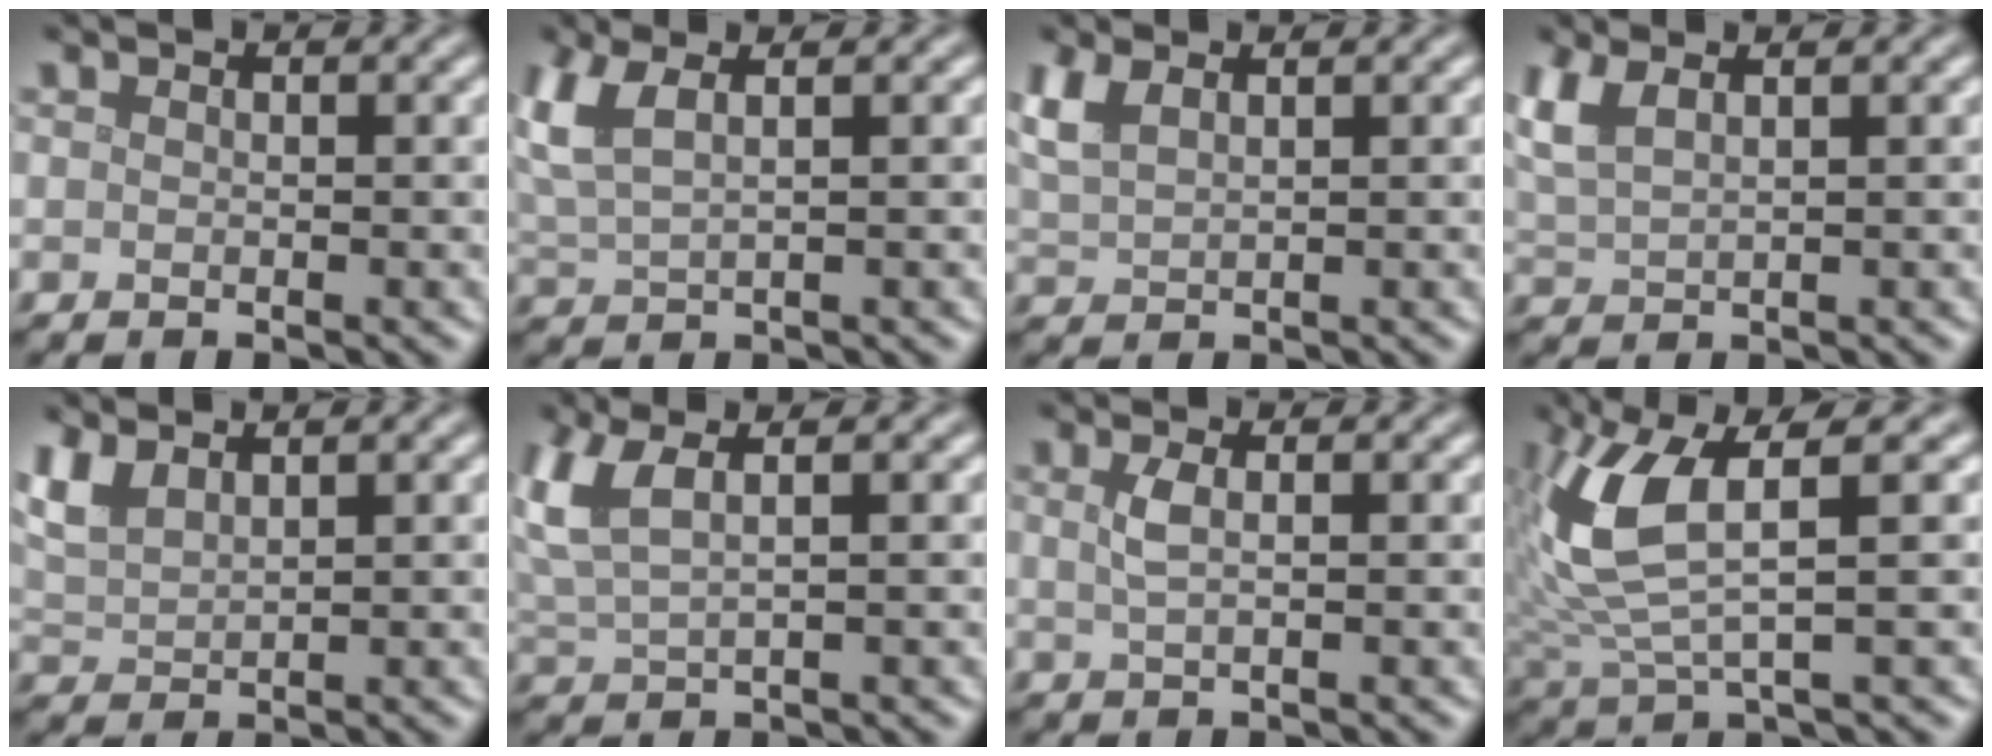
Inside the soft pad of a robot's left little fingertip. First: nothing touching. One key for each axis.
{"total": 3.9, "fx": 2.1, "fy": 1.4, "fz": 3.1, "tx": -0.081, "ty": 0.008, "tz": 0.046}
{"total": 2.9, "fx": 1.8, "fy": 1.2, "fz": 2.0, "tx": -0.055, "ty": 0.009, "tz": 0.041}
{"total": 3.2, "fx": 2.0, "fy": 1.1, "fz": 2.2, "tx": -0.060, "ty": 0.010, "tz": 0.044}
{"total": 3.0, "fx": 2.2, "fy": 1.2, "fz": 1.8, "tx": -0.049, "ty": 0.009, "tz": 0.048}
{"total": 4.3, "fx": 2.1, "fy": 1.4, "fz": 3.5, "tx": -0.090, "ty": 0.009, "tz": 0.046}
{"total": 1.8, "fx": 0.5, "fy": 0.6, "fz": 1.6, "tx": -0.030, "ty": 0.001, "tz": 0.008}
{"total": 7.5, "fx": 2.0, "fy": 2.4, "fz": 6.8, "tx": -0.166, "ty": 0.004, "tz": 0.041}